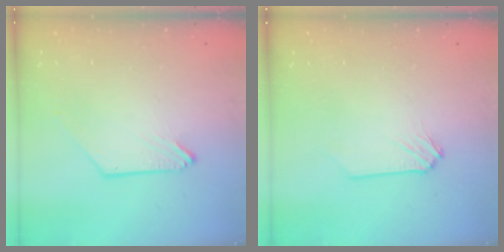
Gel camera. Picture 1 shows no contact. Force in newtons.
{"total": 0.0}